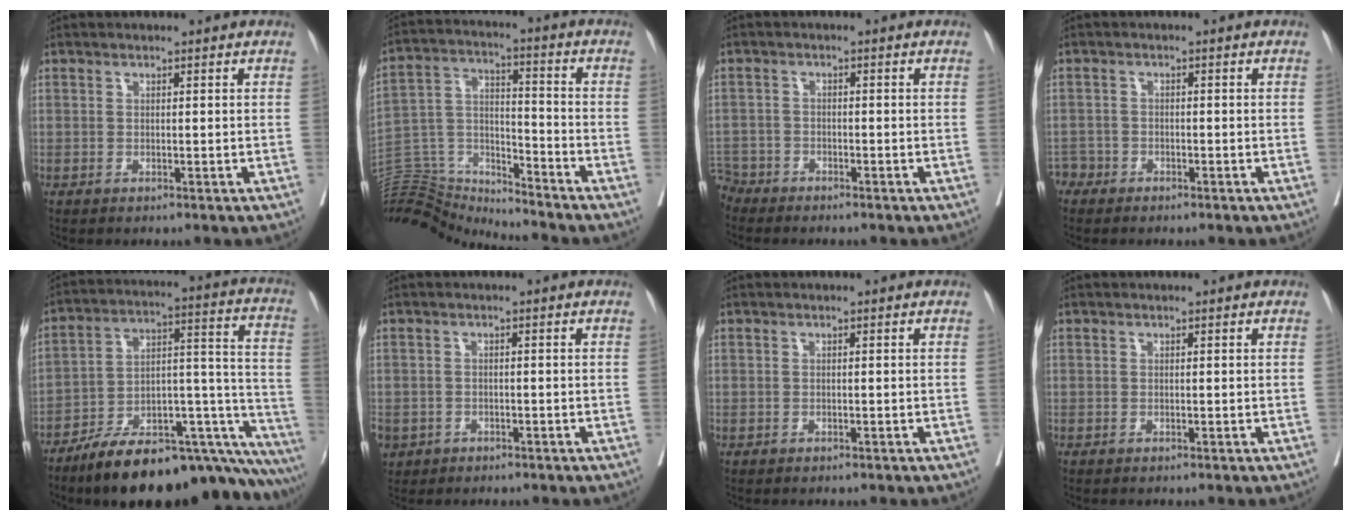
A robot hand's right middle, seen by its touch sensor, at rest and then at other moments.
{"total": 14.4, "force": [-14.3, 1.7, 1.4], "torque": [-0.038, 0.055, -0.257]}
{"total": 4.0, "force": [-3.6, 1.5, -0.7], "torque": [0.011, -0.003, -0.075]}
{"total": 2.0, "force": [-1.6, 1.2, -0.4], "torque": [-0.001, 0.006, -0.031]}
{"total": 25.4, "force": [-19.3, 5.4, 15.6], "torque": [-0.135, 0.045, -0.280]}
{"total": 6.1, "force": [-3.1, 4.9, 1.9], "torque": [-0.063, -0.003, -0.045]}
{"total": 0.0}
{"total": 0.0}